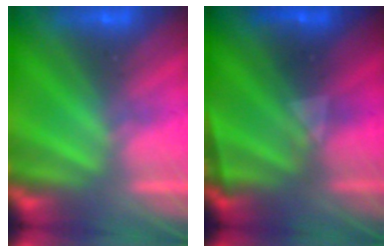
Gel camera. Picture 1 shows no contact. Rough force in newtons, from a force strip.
{"total": 2.3}